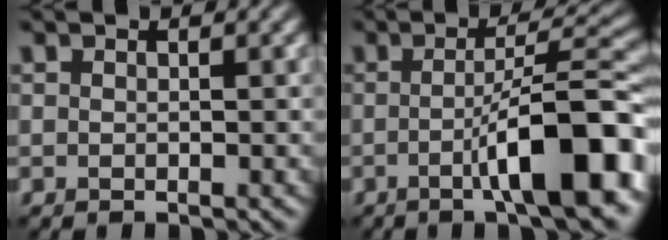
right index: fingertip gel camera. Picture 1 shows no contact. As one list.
[{"total": 10.1, "force": [-3.3, 2.0, 9.3], "torque": [-0.121, 0.017, -0.055]}]